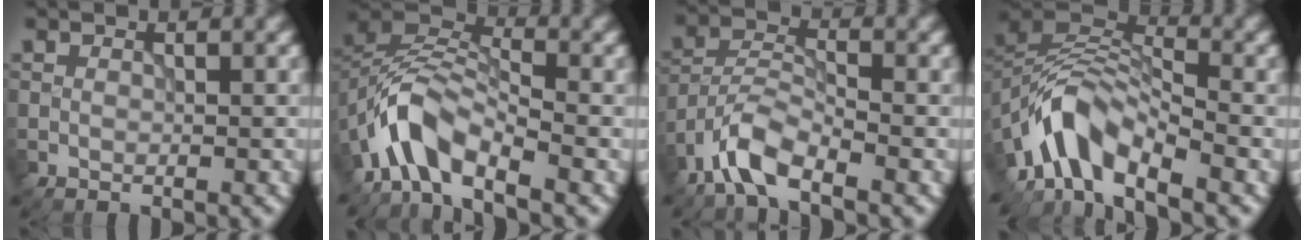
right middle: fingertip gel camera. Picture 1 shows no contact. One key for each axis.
{"total": 5.2, "fx": -3.6, "fy": 2.2, "fz": 3.0, "tx": -0.050, "ty": 0.005, "tz": -0.080}
{"total": 4.3, "fx": -3.2, "fy": 1.2, "fz": 2.6, "tx": -0.050, "ty": 0.005, "tz": -0.074}
{"total": 6.8, "fx": -4.6, "fy": 2.8, "fz": 4.2, "tx": -0.065, "ty": 0.007, "tz": -0.102}